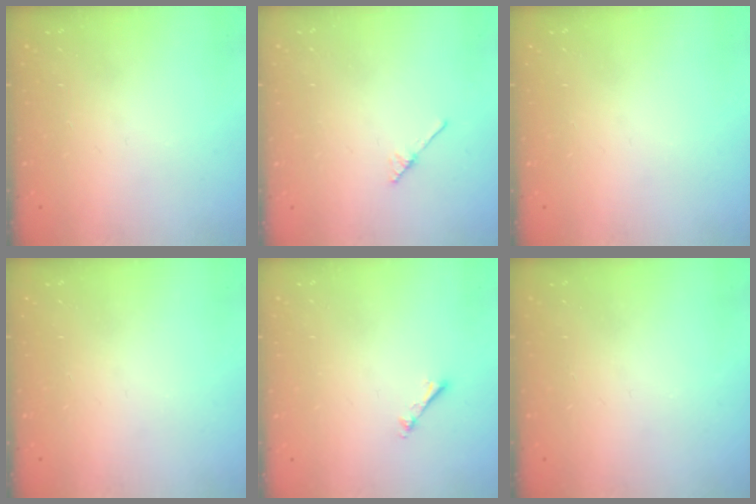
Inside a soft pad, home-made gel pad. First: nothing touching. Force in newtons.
{"total": 1.9, "press": 1.8, "slide": 0.3}
{"total": 0.0}
{"total": 0.0}
{"total": 1.0, "press": 1.0, "slide": 0.2}
{"total": 0.0}